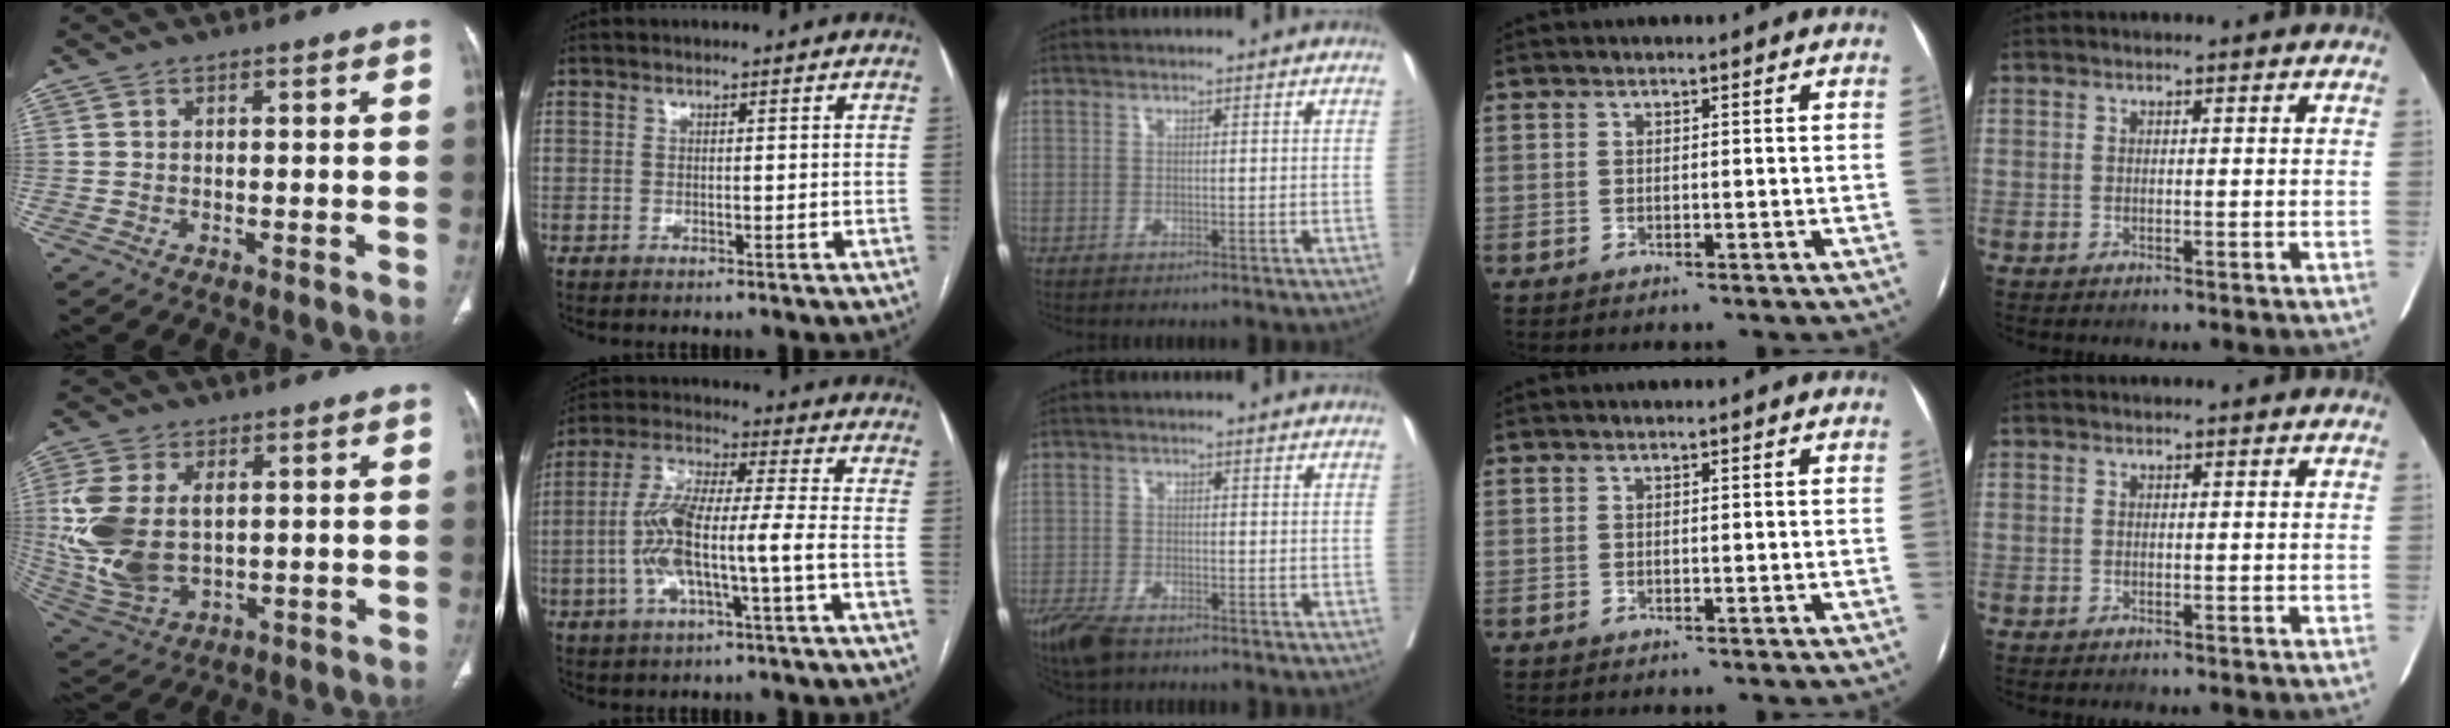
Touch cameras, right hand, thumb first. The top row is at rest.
{"thumb": {"total": 15.4, "force": [1.6, 9.6, 11.9], "torque": [-0.263, -0.006, 0.047]}, "index": {"total": 10.9, "force": [-2.6, 1.1, 10.5], "torque": [-0.217, 0.017, -0.053]}, "middle": {"total": 5.3, "force": [-4.0, 1.7, 2.9], "torque": [-0.055, -0.010, -0.071]}}